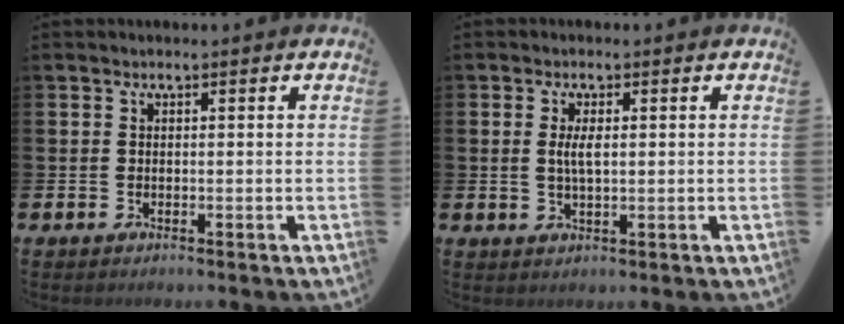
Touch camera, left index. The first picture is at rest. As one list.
[{"total": 2.8, "force": [0.6, 1.0, 2.5], "torque": [-0.047, 0.003, 0.008]}]